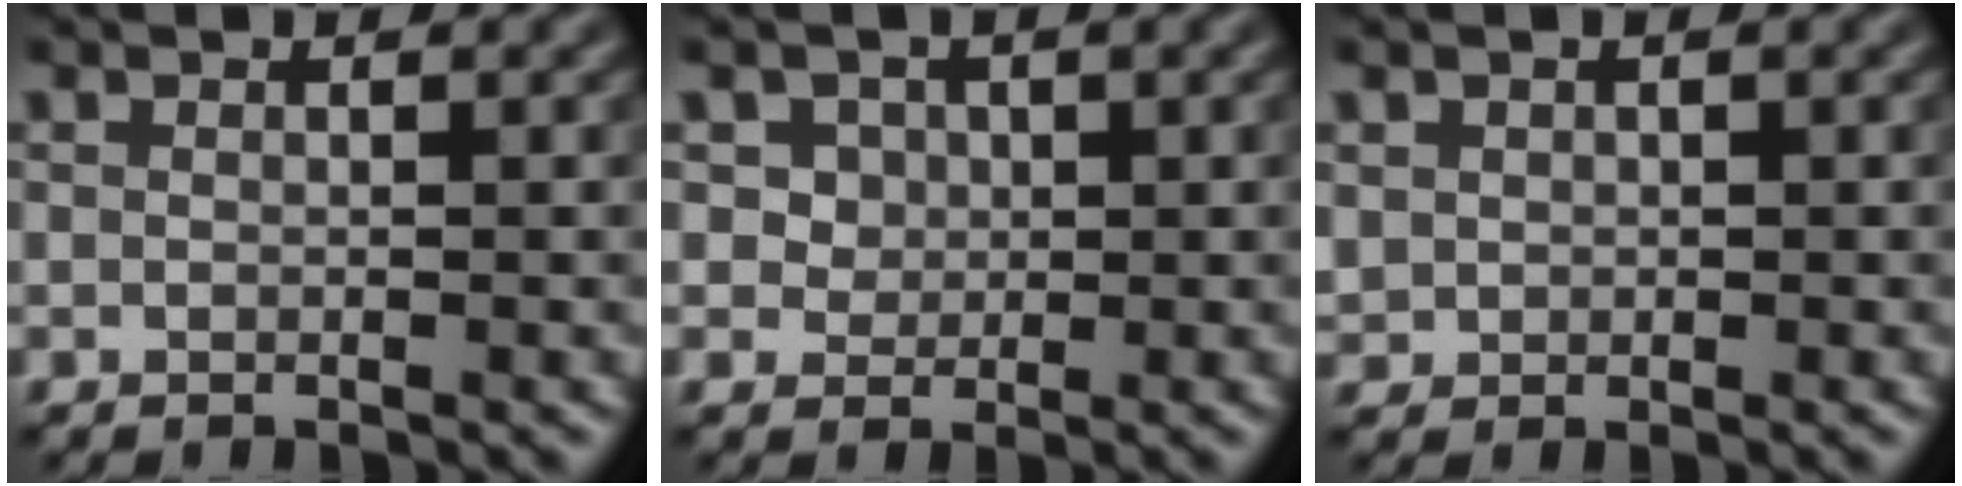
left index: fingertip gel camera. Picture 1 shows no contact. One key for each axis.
{"total": 4.0, "fx": 1.9, "fy": 3.1, "fz": 1.7, "tx": -0.041, "ty": 0.006, "tz": 0.031}
{"total": 1.1, "fx": 0.2, "fy": 1.1, "fz": 0.2, "tx": -0.004, "ty": -0.003, "tz": 0.007}